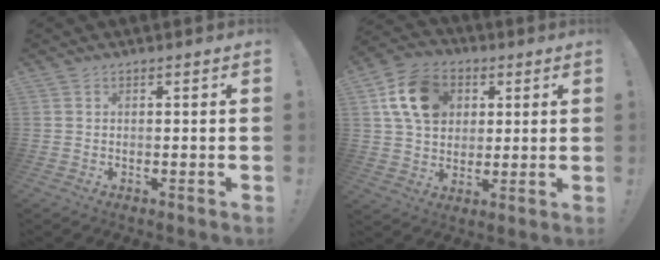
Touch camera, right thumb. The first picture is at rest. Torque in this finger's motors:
{"motor_torque": [0.47, 0.40, 1.25, 0.28, 0.48]}